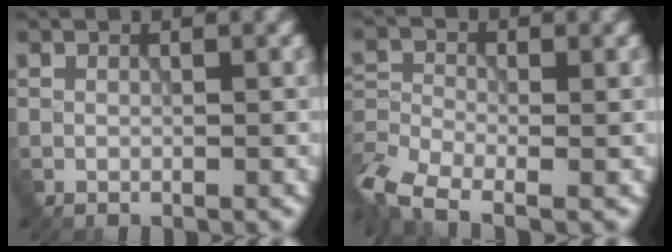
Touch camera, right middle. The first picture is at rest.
{"total": 6.4, "force": [-4.0, 3.1, 4.0], "torque": [-0.089, -0.010, -0.091]}